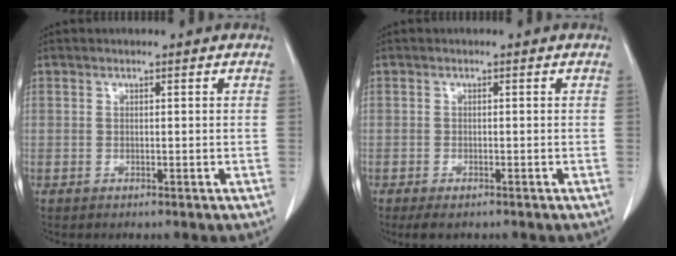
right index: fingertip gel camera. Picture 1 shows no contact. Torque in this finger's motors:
{"motor_torque": [0.22, -0.18, 0.10, 0.03]}